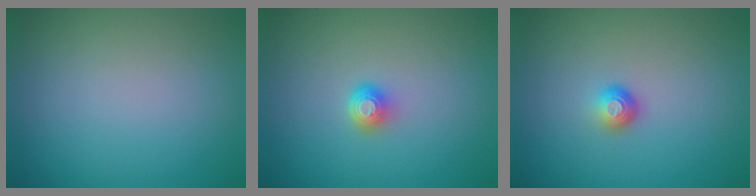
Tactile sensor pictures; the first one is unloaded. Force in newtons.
{"total": 1.6, "press": 1.3, "slide": 1.1}
{"total": 1.4, "press": 1.1, "slide": 1.0}